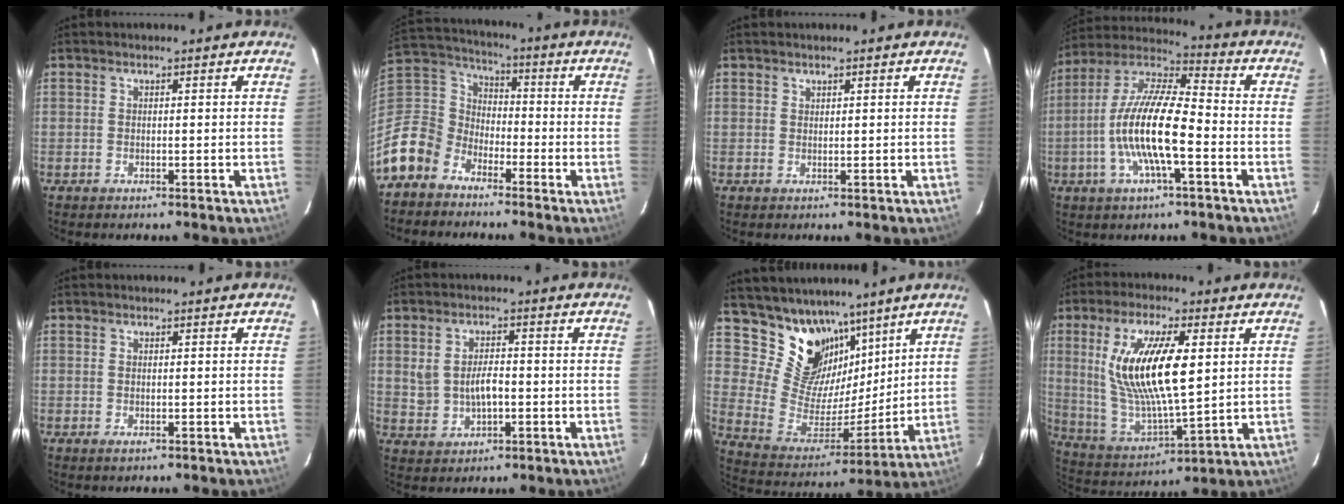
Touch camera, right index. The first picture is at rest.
{"total": 12.3, "force": [-8.3, 8.7, 3.0], "torque": [-0.098, 0.033, -0.174]}
{"total": 0.6, "force": [0.5, 0.2, 0.0], "torque": [0.001, 0.000, 0.011]}
{"total": 15.3, "force": [-3.9, 3.6, 14.3], "torque": [-0.280, 0.001, -0.081]}
{"total": 0.5, "force": [-0.1, 0.3, 0.4], "torque": [-0.007, 0.000, -0.001]}
{"total": 5.6, "force": [-0.2, 3.4, 4.4], "torque": [-0.090, 0.008, 0.007]}
{"total": 16.3, "force": [11.4, 9.7, 6.4], "torque": [-0.136, -0.002, 0.221]}
{"total": 17.8, "force": [4.2, 5.8, 16.3], "torque": [-0.318, -0.003, 0.091]}